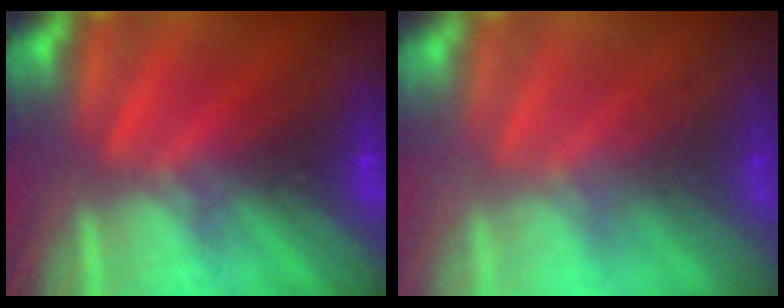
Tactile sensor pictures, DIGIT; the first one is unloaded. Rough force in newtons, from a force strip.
{"total": 2.2}